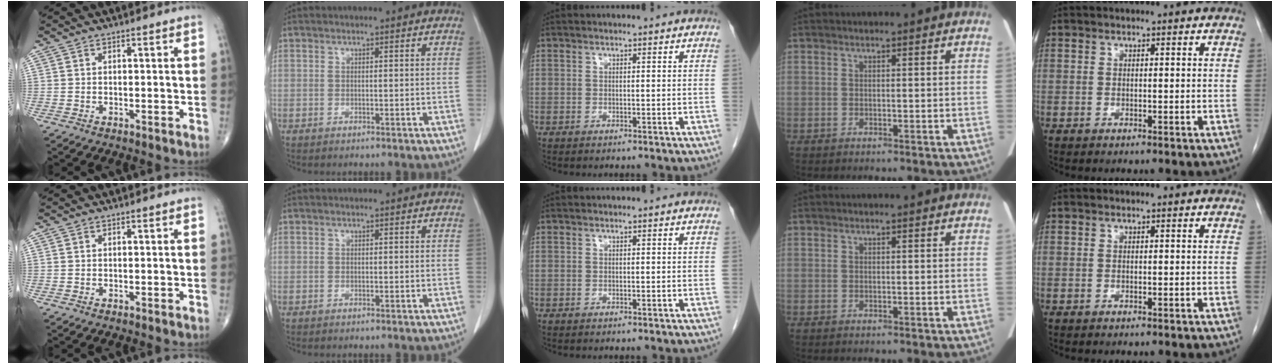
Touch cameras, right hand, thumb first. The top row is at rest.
{}